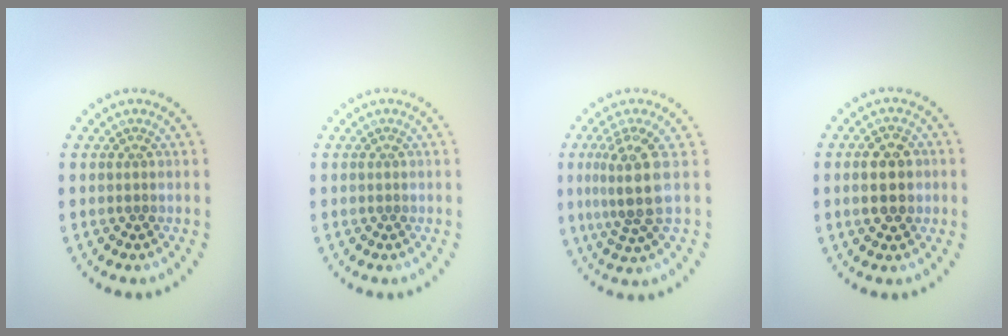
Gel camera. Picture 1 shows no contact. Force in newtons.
{"total": 0.0}
{"total": 4.1, "press": 3.3, "slide": 2.5}
{"total": 4.1, "press": 4.1, "slide": 0.3}